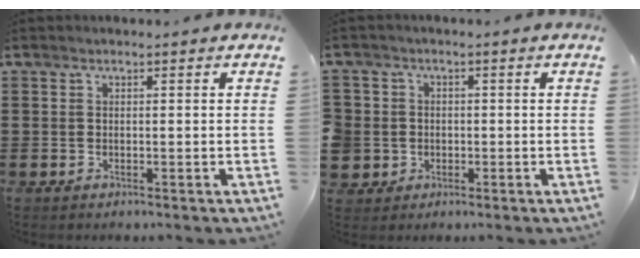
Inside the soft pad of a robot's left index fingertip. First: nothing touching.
{"total": 3.8, "force": [-0.6, 3.8, 0.2], "torque": [-0.036, 0.004, -0.020]}